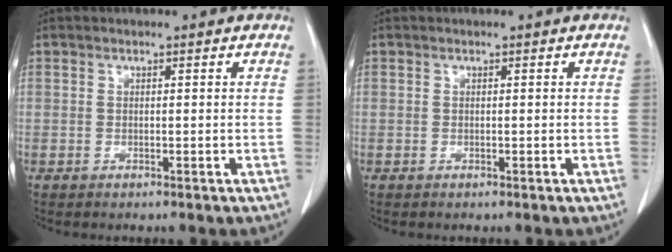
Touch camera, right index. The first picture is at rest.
{"total": 0.0}